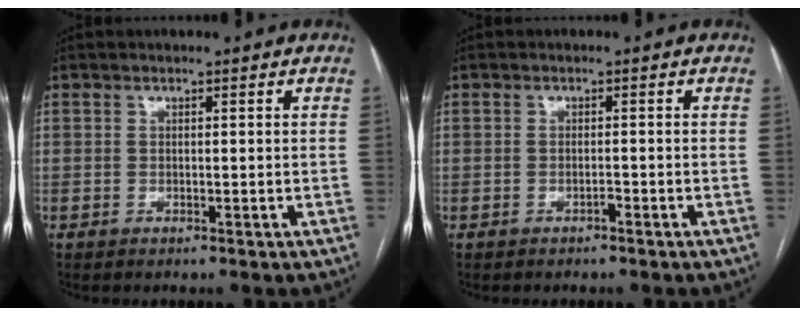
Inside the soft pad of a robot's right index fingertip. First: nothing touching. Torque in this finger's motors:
{"motor_torque": [0.12, 0.11, 0.10, 0.02]}